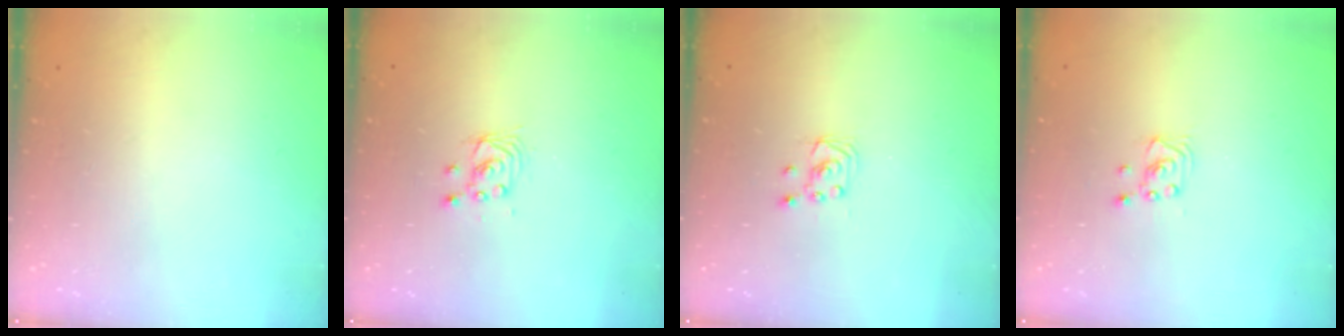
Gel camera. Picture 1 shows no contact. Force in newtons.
{"total": 2.9, "press": 2.9, "slide": 0.2}
{"total": 2.3, "press": 2.2, "slide": 0.3}
{"total": 2.2, "press": 2.2, "slide": 0.2}